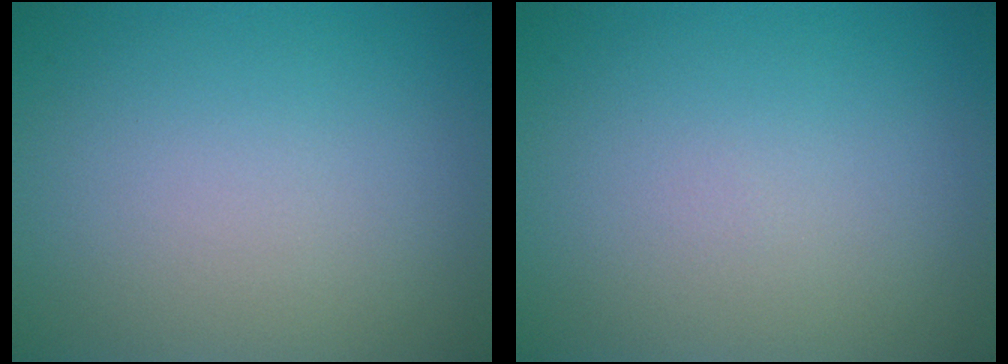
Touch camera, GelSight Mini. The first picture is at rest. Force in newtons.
{"total": 0.0}